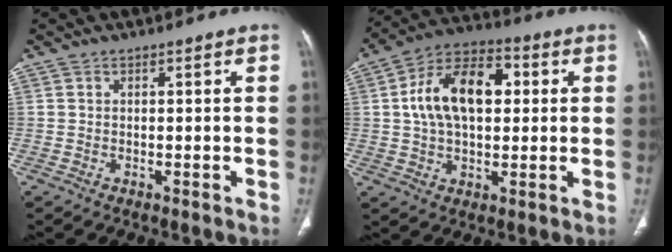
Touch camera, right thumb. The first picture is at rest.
{"total": 15.4, "force": [2.4, 9.1, 12.1], "torque": [-0.198, 0.024, 0.035]}